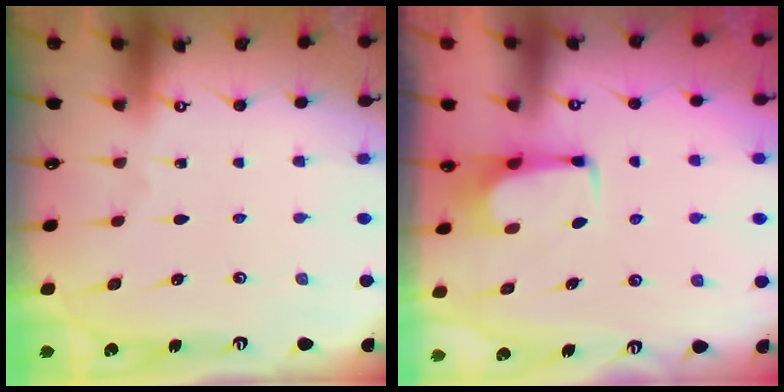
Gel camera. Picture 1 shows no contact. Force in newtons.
{"total": 4.0, "press": 3.9, "slide": 0.4}